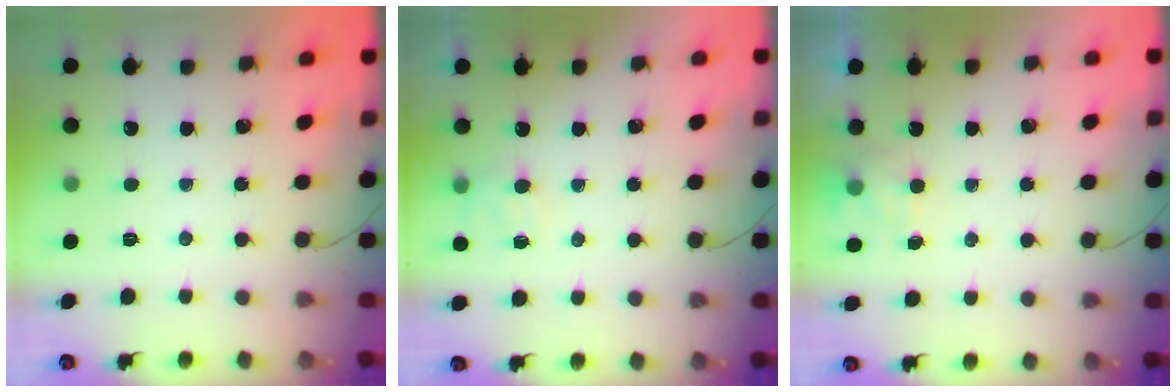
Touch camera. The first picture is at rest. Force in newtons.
{"total": 5.2, "press": 5.0, "slide": 1.4}
{"total": 3.0, "press": 2.7, "slide": 1.4}